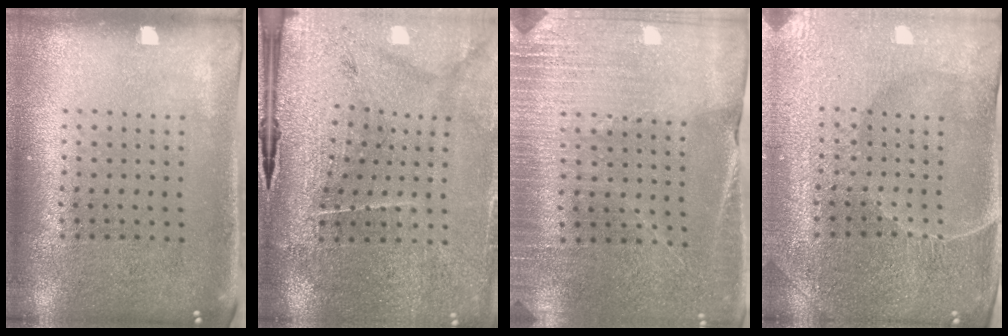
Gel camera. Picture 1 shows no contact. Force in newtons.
{"total": 3.4, "press": 3.3, "slide": 0.7}
{"total": 2.9, "press": 2.9, "slide": 0.2}
{"total": 4.1, "press": 3.9, "slide": 1.1}